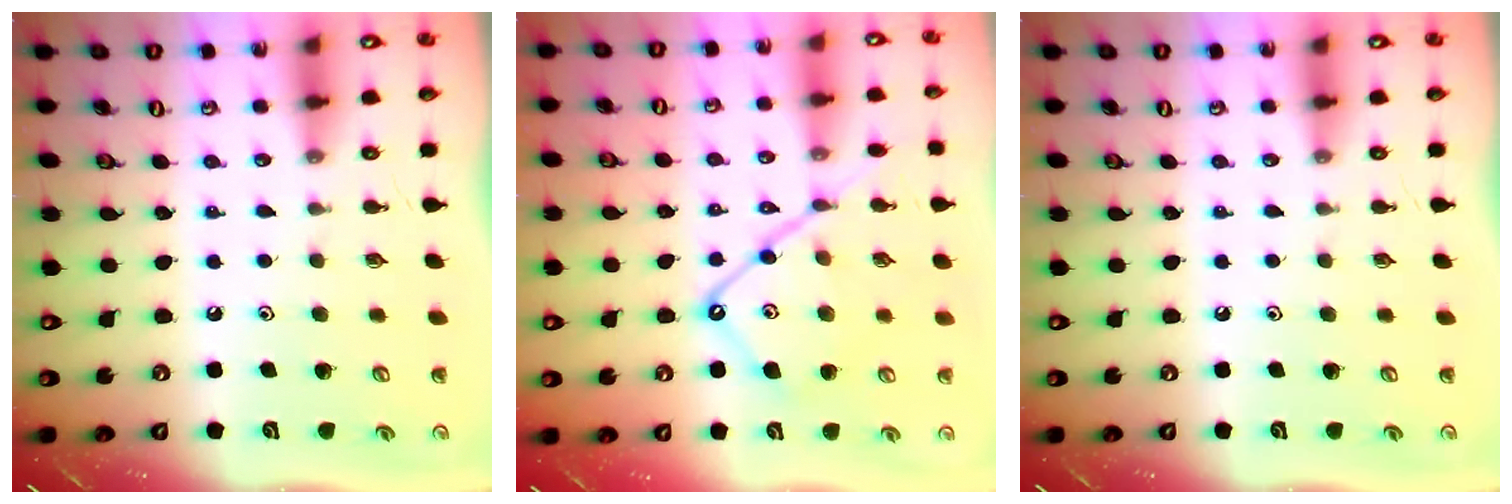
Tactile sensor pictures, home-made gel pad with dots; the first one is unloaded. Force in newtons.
{"total": 14.6, "press": 14.5, "slide": 1.2}
{"total": 0.0}